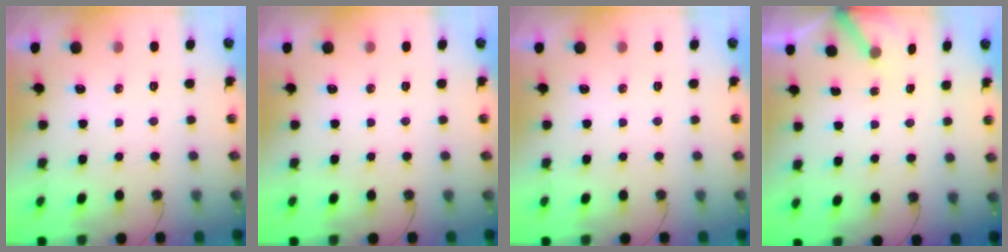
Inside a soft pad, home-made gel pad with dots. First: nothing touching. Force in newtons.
{"total": 0.0}
{"total": 0.0}
{"total": 3.1, "press": 3.1, "slide": 0.2}